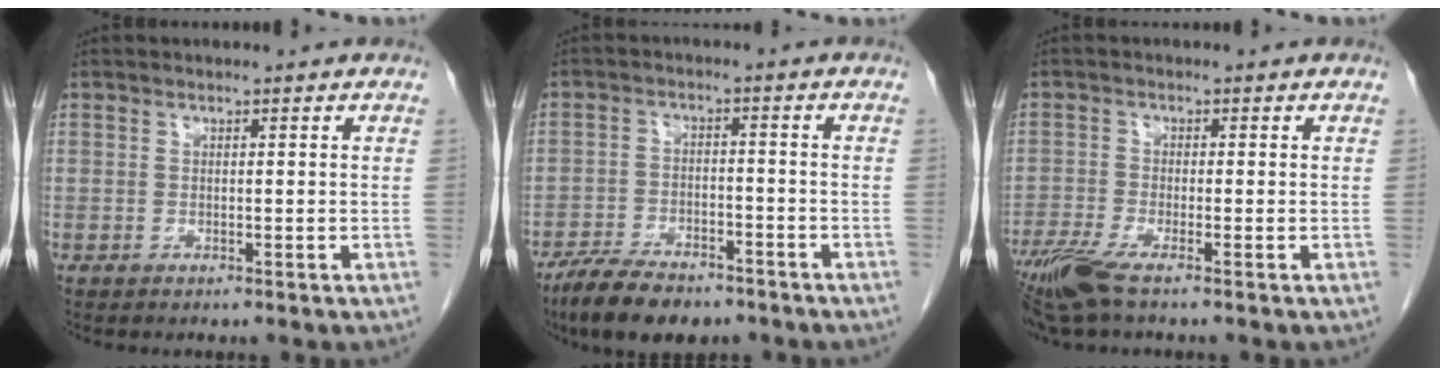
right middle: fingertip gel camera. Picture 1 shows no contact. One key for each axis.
{"total": 9.9, "fx": -7.7, "fy": 3.4, "fz": 5.2, "tx": -0.092, "ty": -0.013, "tz": -0.130}
{"total": 5.6, "fx": -3.9, "fy": 0.4, "fz": 3.9, "tx": -0.082, "ty": -0.017, "tz": -0.080}